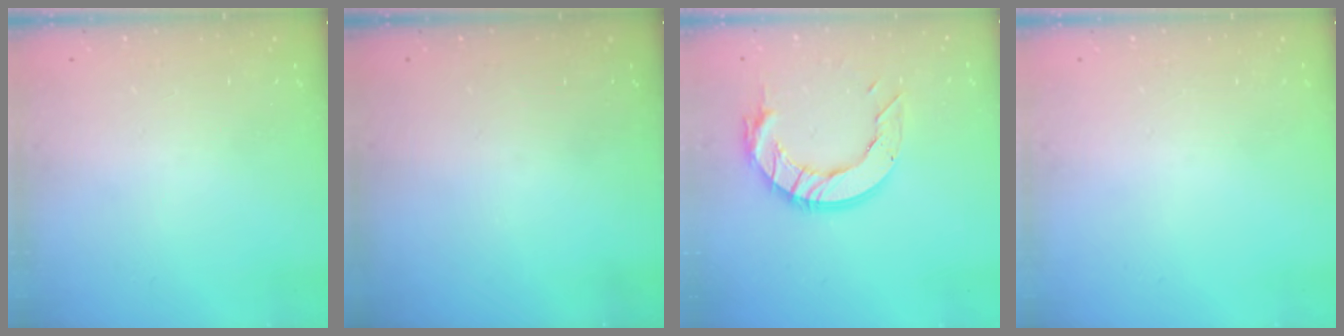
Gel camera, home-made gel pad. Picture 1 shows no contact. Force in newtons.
{"total": 0.0}
{"total": 13.0, "press": 12.9, "slide": 1.2}
{"total": 0.0}